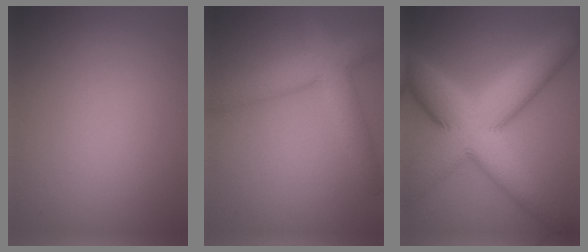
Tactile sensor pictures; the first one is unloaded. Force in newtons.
{"total": 6.1, "press": 6.0, "slide": 0.6}
{"total": 13.1, "press": 13.1, "slide": 0.2}